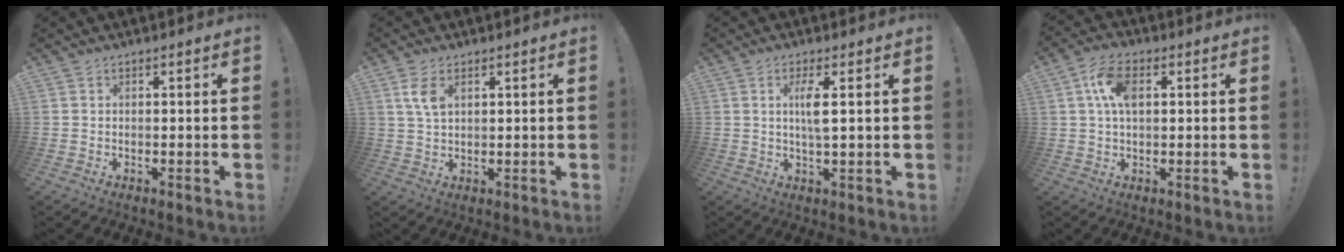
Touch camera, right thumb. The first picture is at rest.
{"total": 5.6, "force": [2.4, 2.8, 4.2], "torque": [-0.079, -0.009, 0.042]}
{"total": 5.3, "force": [1.3, 0.5, 5.1], "torque": [-0.088, -0.009, 0.015]}
{"total": 8.7, "force": [2.2, 4.8, 6.9], "torque": [-0.125, 0.007, 0.041]}